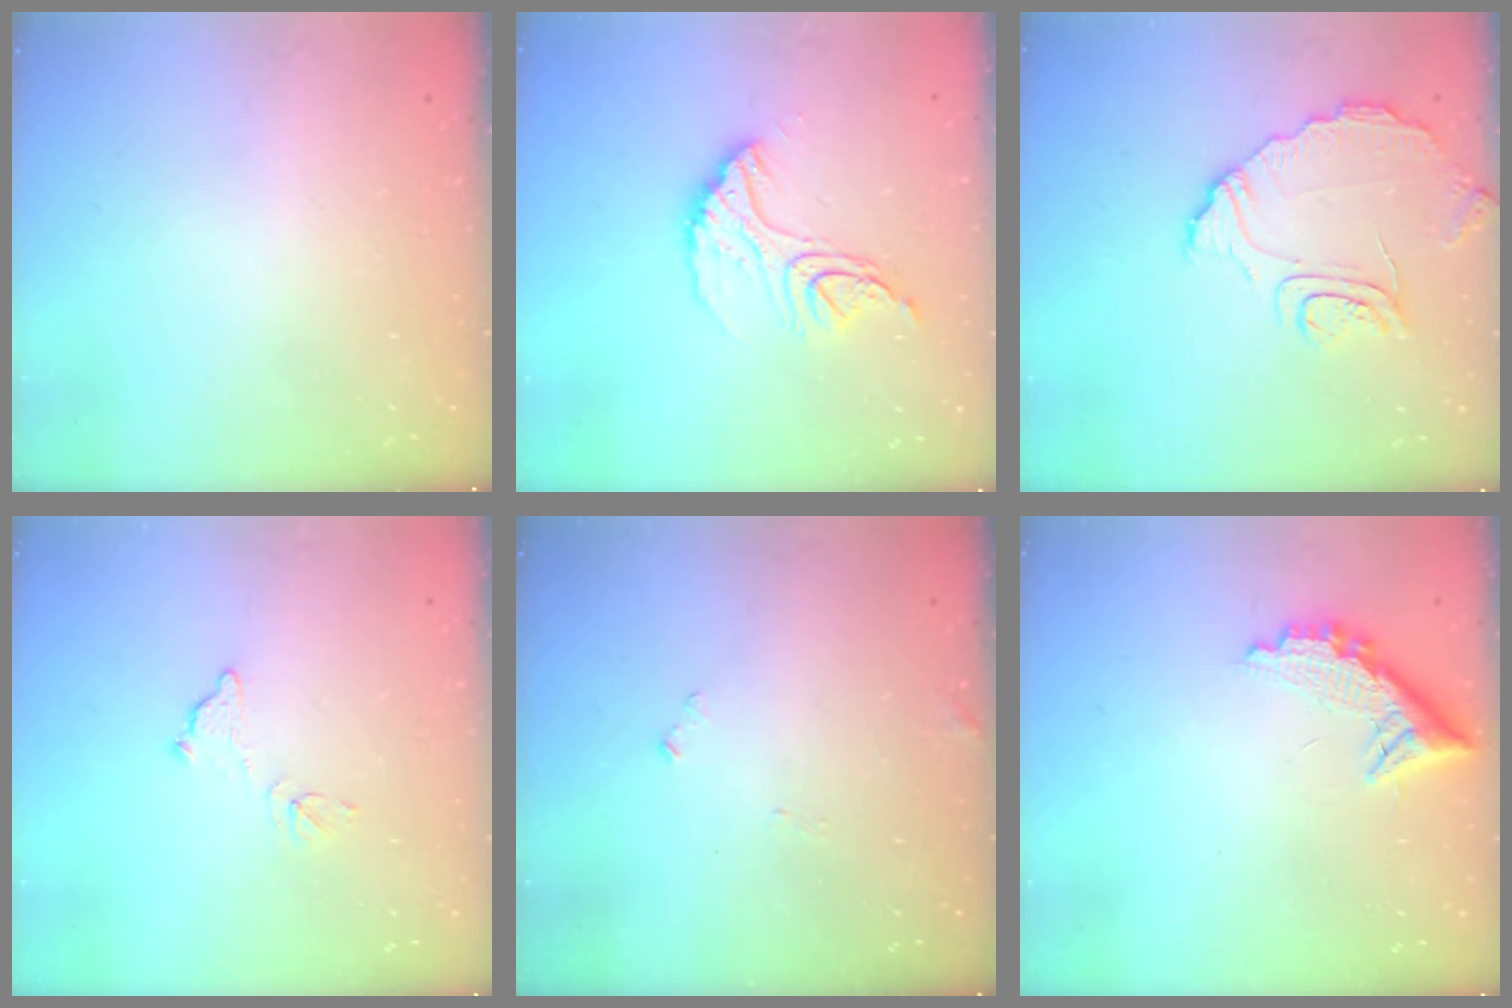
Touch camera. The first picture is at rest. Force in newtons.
{"total": 13.2, "press": 13.2, "slide": 0.7}
{"total": 10.5, "press": 10.5, "slide": 0.6}
{"total": 6.8, "press": 6.8, "slide": 0.2}
{"total": 6.6, "press": 6.6, "slide": 0.3}
{"total": 10.9, "press": 10.9, "slide": 0.4}